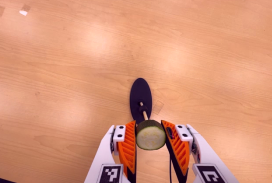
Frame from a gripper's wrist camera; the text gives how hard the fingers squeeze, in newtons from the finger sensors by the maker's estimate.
{"total": 10.4, "left": 9.3, "right": 11.5}